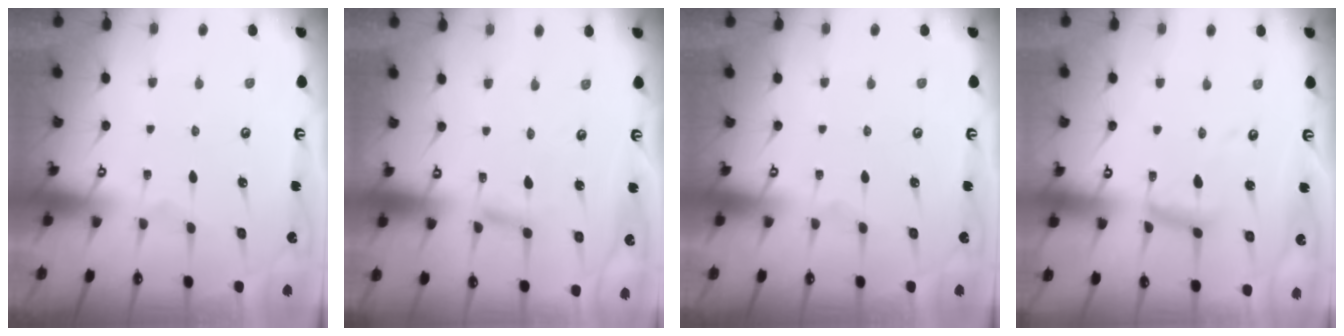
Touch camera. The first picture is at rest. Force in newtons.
{"total": 3.4, "press": 3.4, "slide": 0.1}
{"total": 0.0}
{"total": 11.0, "press": 11.0, "slide": 0.8}